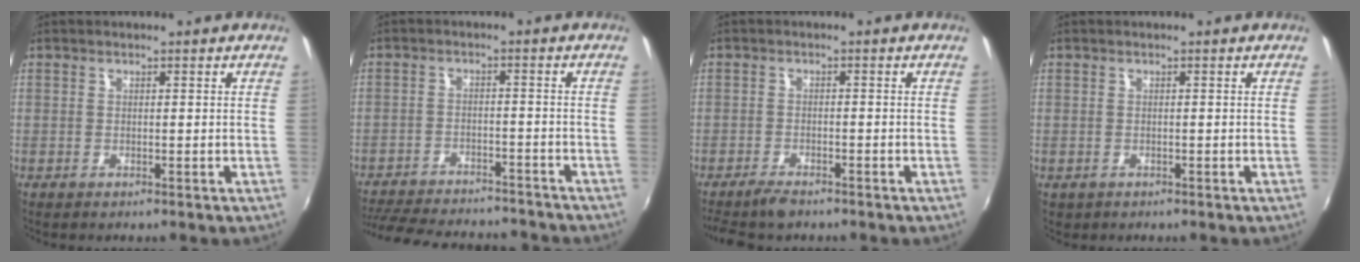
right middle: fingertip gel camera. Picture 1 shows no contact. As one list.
[{"total": 20.4, "force": [-17.8, 5.8, 8.1], "torque": [-0.174, -0.009, -0.244]}, {"total": 5.0, "force": [-4.3, 1.3, 2.3], "torque": [-0.064, -0.016, -0.080]}, {"total": 0.9, "force": [-0.4, 0.8, 0.3], "torque": [-0.007, -0.002, -0.004]}]